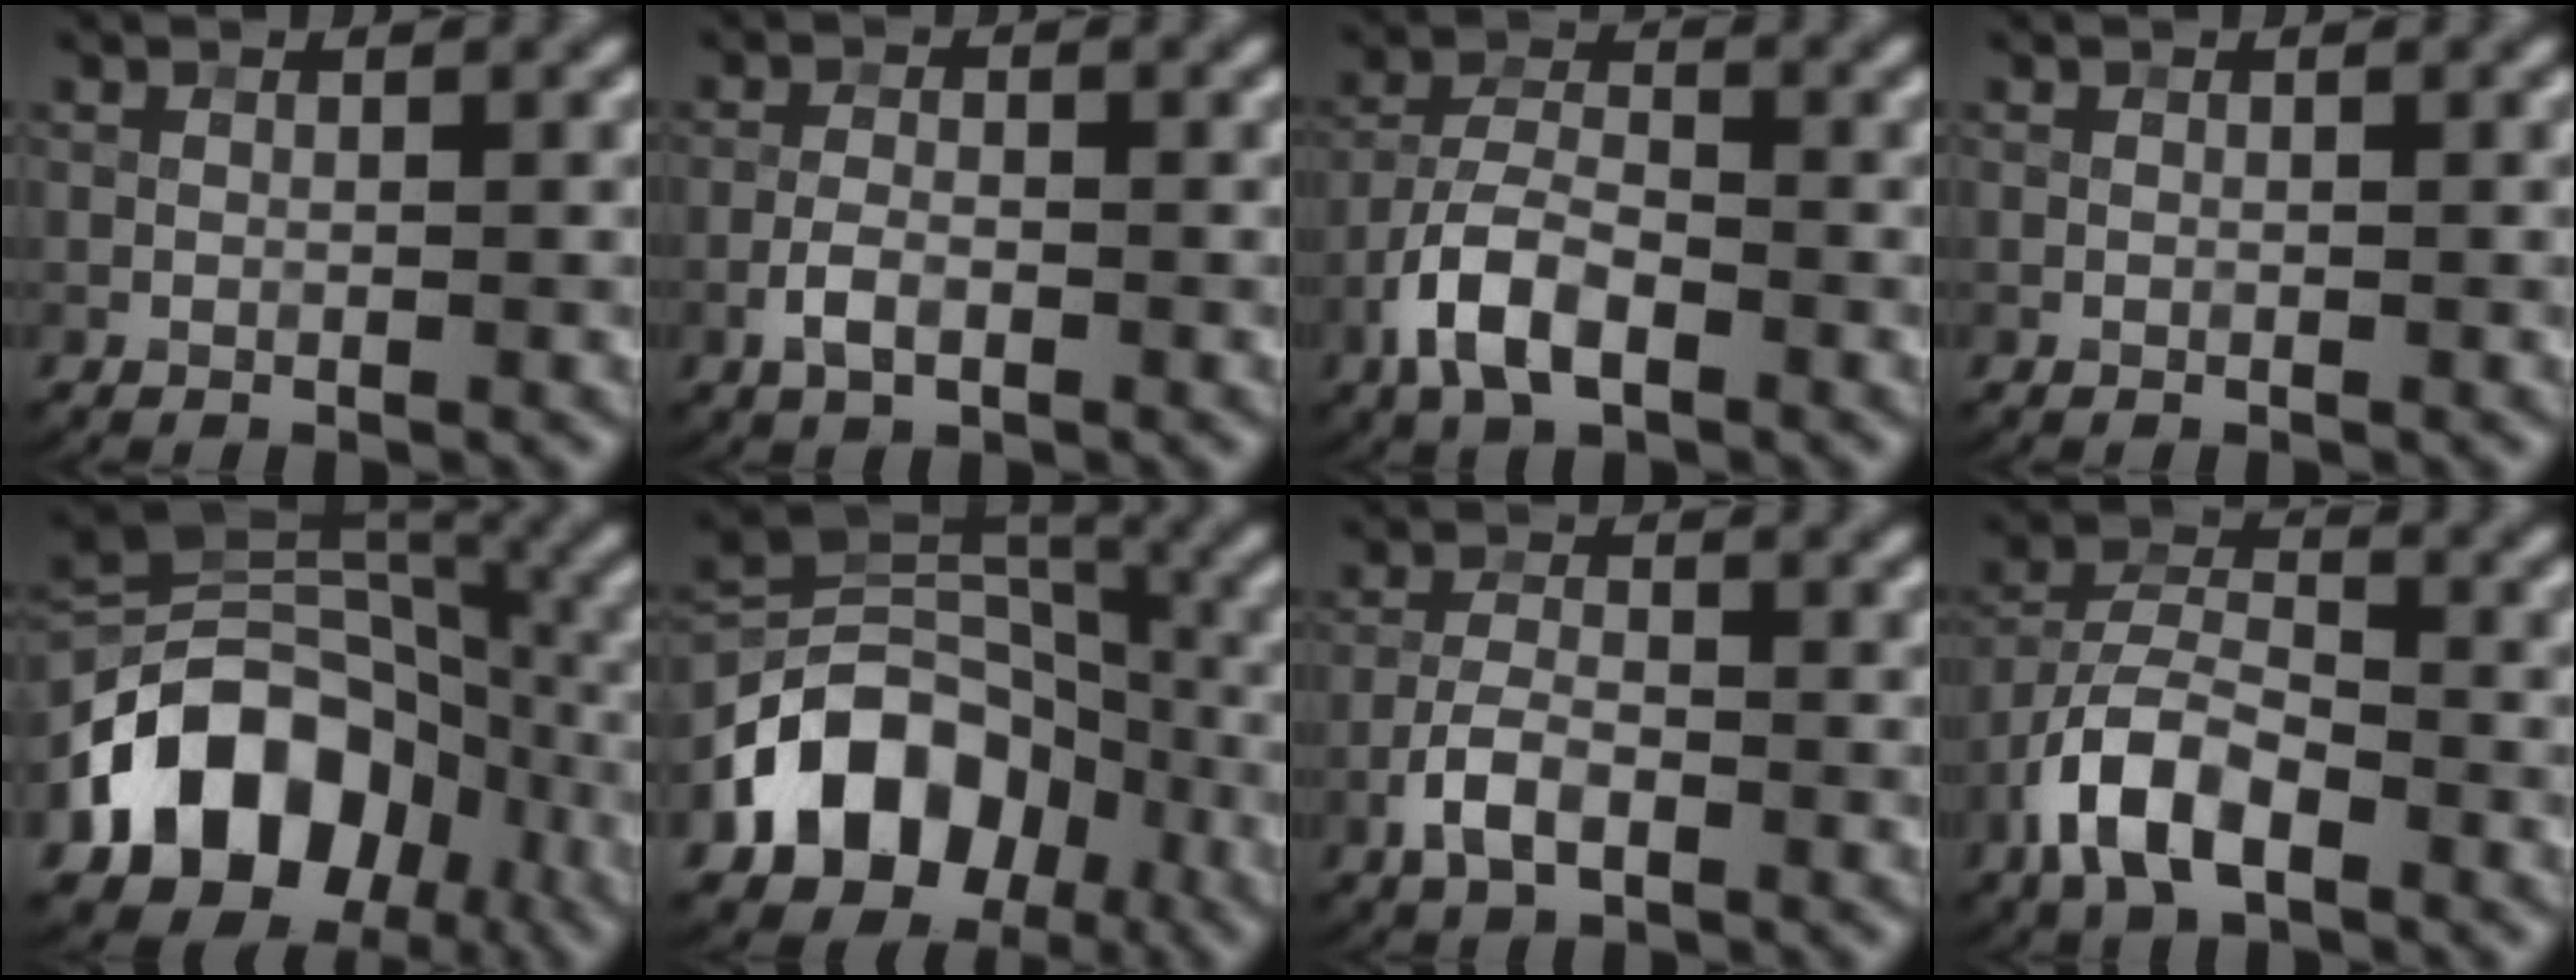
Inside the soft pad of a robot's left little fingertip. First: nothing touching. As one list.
[{"total": 2.4, "force": [-1.0, 1.1, 1.8], "torque": [-0.032, 0.004, -0.023]}, {"total": 5.7, "force": [-2.8, 2.7, 4.2], "torque": [-0.078, 0.004, -0.062]}, {"total": 0.0}, {"total": 12.1, "force": [-5.1, 8.7, 6.6], "torque": [-0.101, 0.011, -0.101]}, {"total": 10.4, "force": [-4.5, 7.6, 5.4], "torque": [-0.071, 0.008, -0.087]}, {"total": 3.5, "force": [-1.7, 1.6, 2.6], "torque": [-0.050, 0.003, -0.037]}, {"total": 6.7, "force": [-3.5, 3.2, 4.7], "torque": [-0.083, 0.005, -0.076]}]